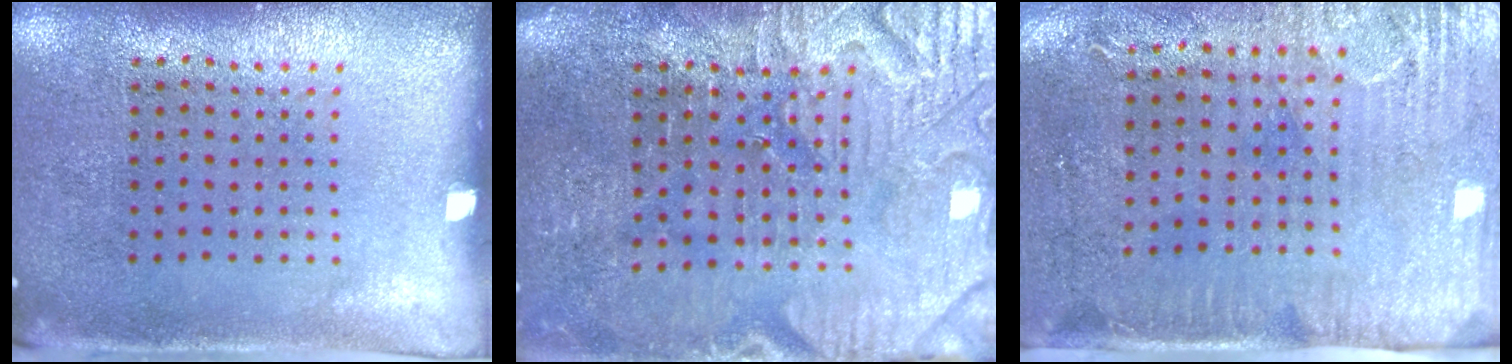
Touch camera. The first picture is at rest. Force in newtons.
{"total": 4.0, "press": 3.8, "slide": 1.3}
{"total": 2.9, "press": 2.4, "slide": 1.6}